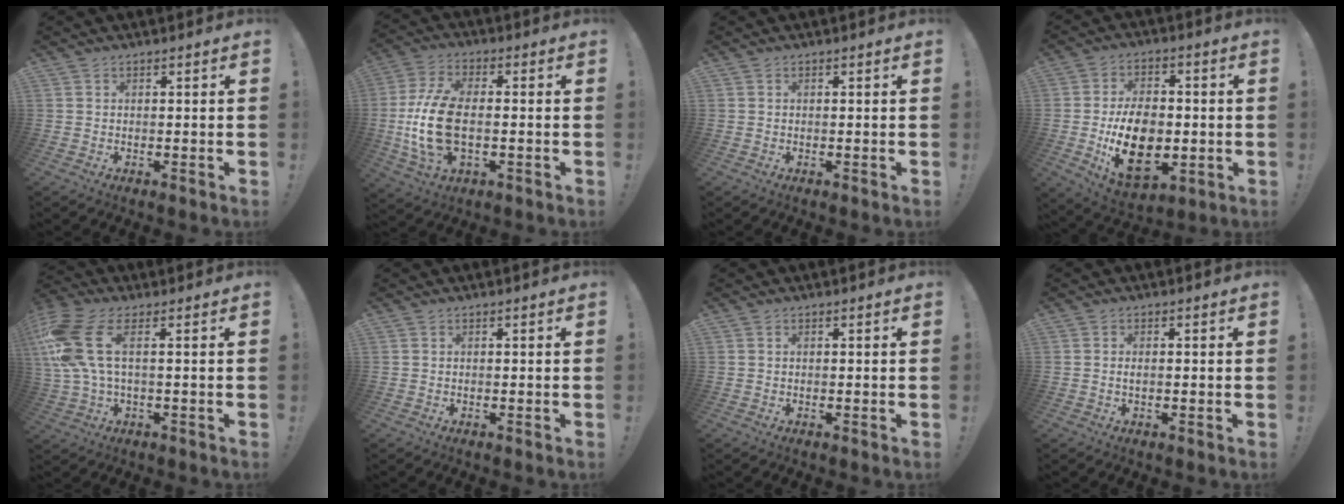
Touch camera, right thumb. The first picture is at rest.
{"total": 15.8, "force": [-1.8, 8.6, 13.2], "torque": [-0.275, -0.001, -0.025]}
{"total": 0.0}
{"total": 17.8, "force": [-3.8, 11.5, 13.0], "torque": [-0.217, 0.003, -0.060]}
{"total": 14.3, "force": [3.1, 6.9, 12.2], "torque": [-0.256, -0.003, 0.058]}
{"total": 0.0}
{"total": 0.0}
{"total": 1.0, "force": [-0.2, 0.4, 0.9], "torque": [-0.026, 0.003, -0.002]}